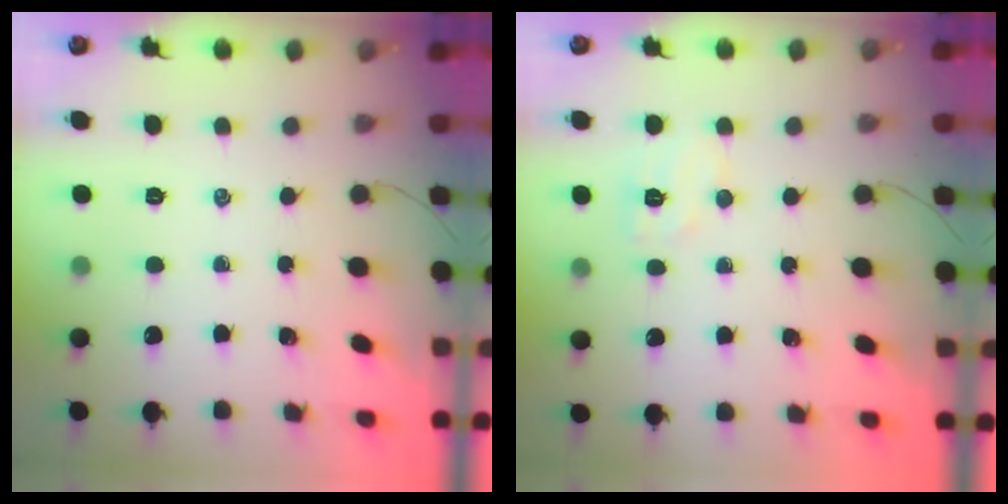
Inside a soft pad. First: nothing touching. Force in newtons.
{"total": 5.8, "press": 5.7, "slide": 1.1}